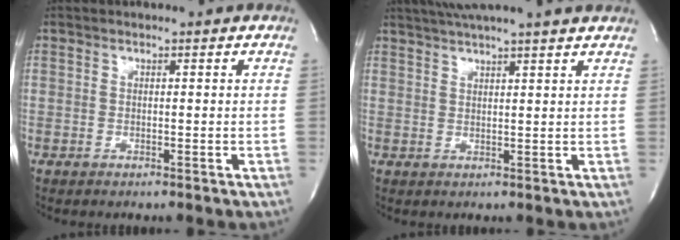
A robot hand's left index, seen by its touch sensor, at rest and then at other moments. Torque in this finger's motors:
{"motor_torque": [0.40, -0.39, 0.52, 0.14]}